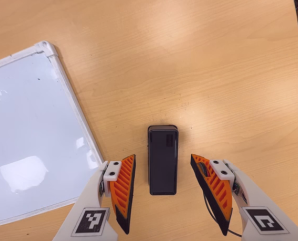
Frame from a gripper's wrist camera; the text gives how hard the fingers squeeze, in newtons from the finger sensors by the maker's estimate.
{"total": 0.0}